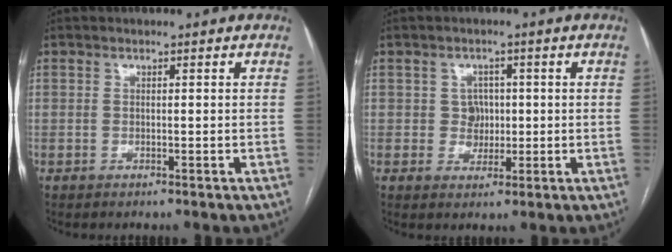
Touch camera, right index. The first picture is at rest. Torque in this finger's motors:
{"motor_torque": [0.16, 0.12, -0.01, 0.02]}